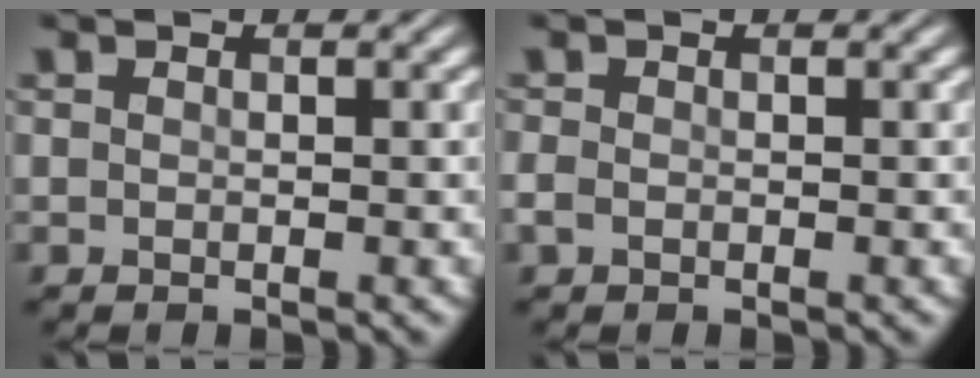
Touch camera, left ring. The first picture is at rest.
{"total": 1.0, "force": [-0.4, 0.7, 0.5], "torque": [-0.015, 0.002, -0.007]}